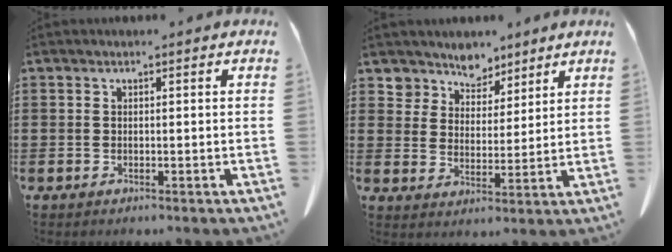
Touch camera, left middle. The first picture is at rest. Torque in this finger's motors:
{"motor_torque": [2.14, 0.00, 0.07, 0.01]}